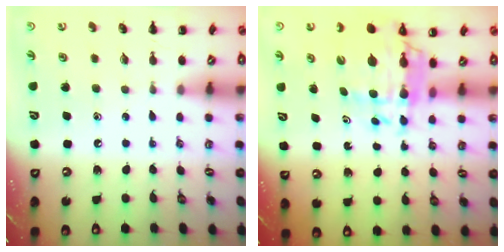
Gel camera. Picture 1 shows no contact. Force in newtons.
{"total": 10.3, "press": 9.8, "slide": 3.2}